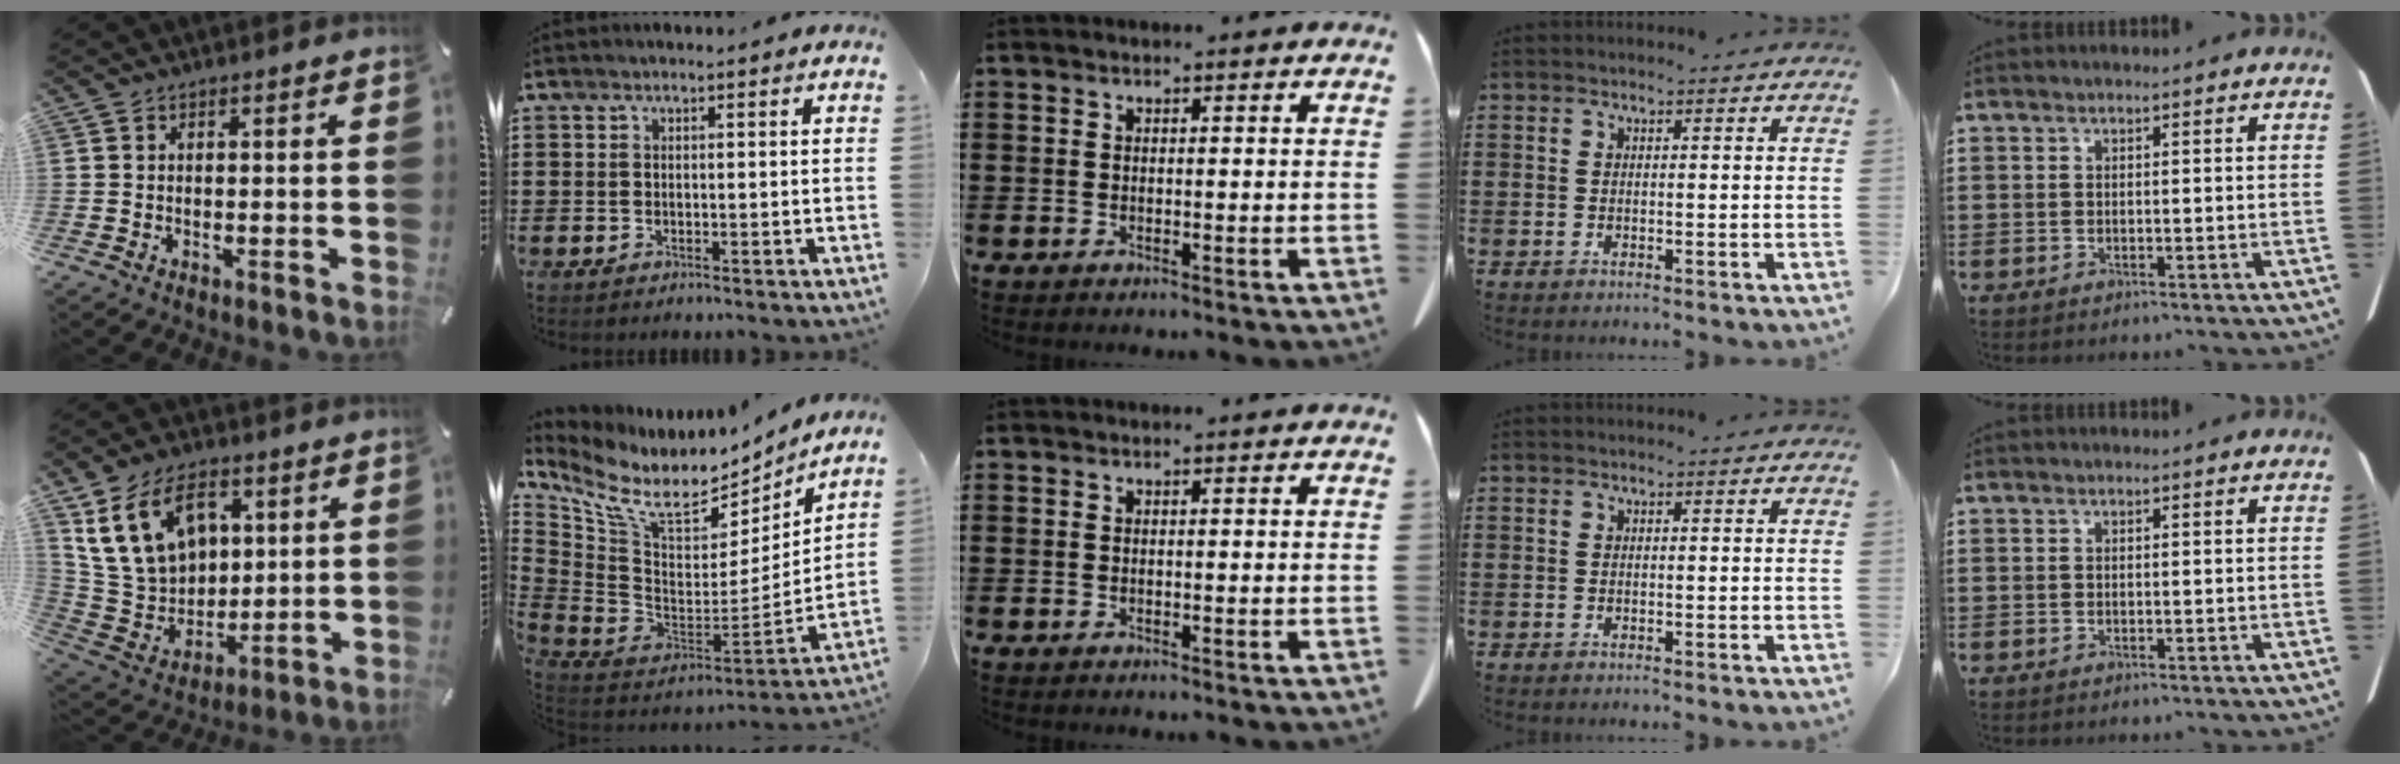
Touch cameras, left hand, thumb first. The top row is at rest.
{"thumb": {"total": 17.1, "force": [7.7, 12.3, 9.1], "torque": [-0.182, -0.016, 0.149]}, "index": {"total": 11.8, "force": [8.2, 5.2, 6.8], "torque": [-0.167, -0.064, 0.142]}}